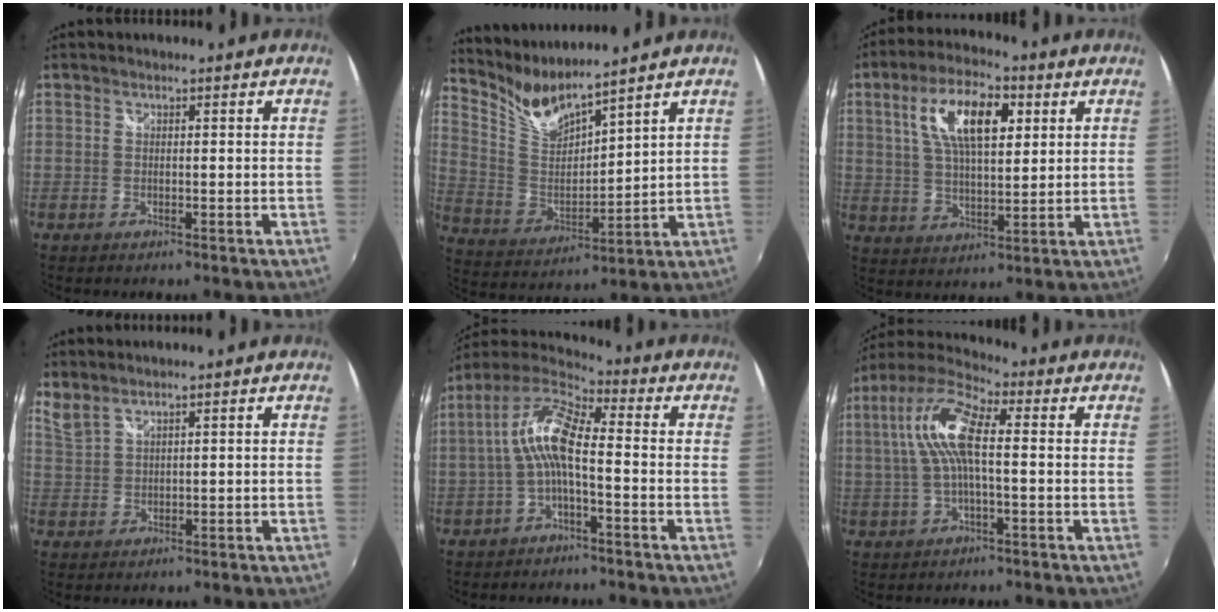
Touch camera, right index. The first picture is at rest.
{"total": 8.6, "force": [8.0, 0.2, 2.9], "torque": [-0.065, -0.023, 0.169]}
{"total": 12.7, "force": [4.5, 5.3, 10.6], "torque": [-0.193, 0.022, 0.081]}
{"total": 2.3, "force": [2.2, 0.2, 0.8], "torque": [-0.017, 0.003, 0.046]}
{"total": 9.7, "force": [-1.3, 2.8, 9.2], "torque": [-0.195, 0.020, -0.027]}
{"total": 11.5, "force": [1.2, 3.8, 10.8], "torque": [-0.219, 0.020, 0.019]}